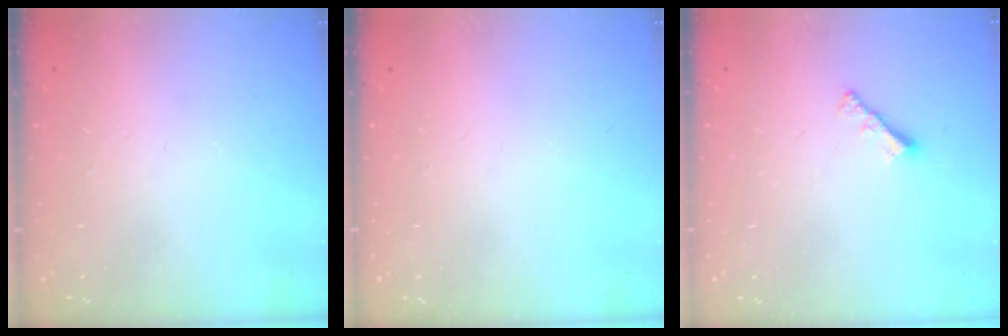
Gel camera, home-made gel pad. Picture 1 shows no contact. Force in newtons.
{"total": 0.0}
{"total": 2.2, "press": 2.1, "slide": 0.6}